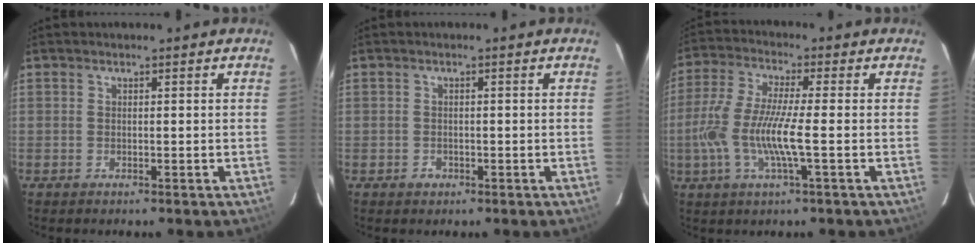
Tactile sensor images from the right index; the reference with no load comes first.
{"total": 1.6, "force": [-0.7, 1.5, 0.2], "torque": [-0.003, 0.003, -0.008]}
{"total": 11.2, "force": [-2.4, 1.2, 10.9], "torque": [-0.228, -0.006, -0.048]}